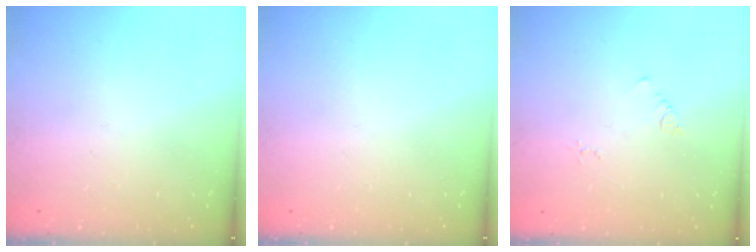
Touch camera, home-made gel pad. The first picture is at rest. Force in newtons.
{"total": 0.0}
{"total": 1.4, "press": 1.3, "slide": 0.3}